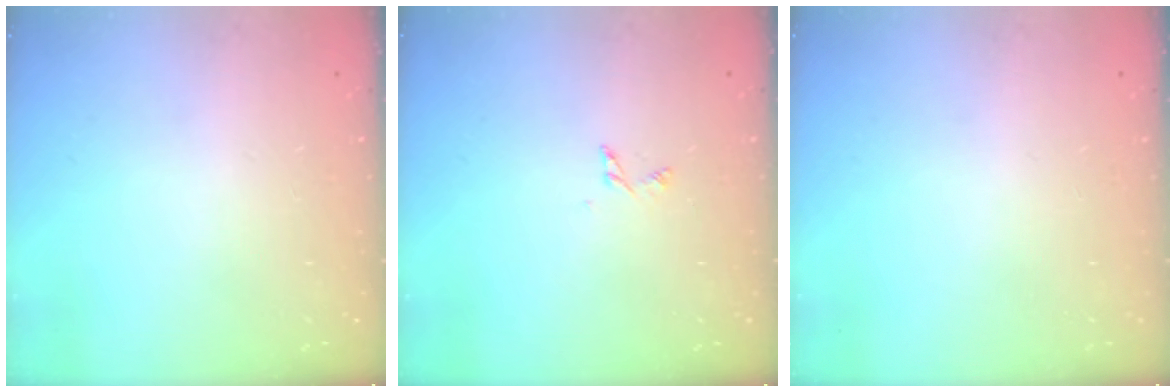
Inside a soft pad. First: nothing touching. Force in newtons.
{"total": 2.8, "press": 2.8, "slide": 0.3}
{"total": 0.0}